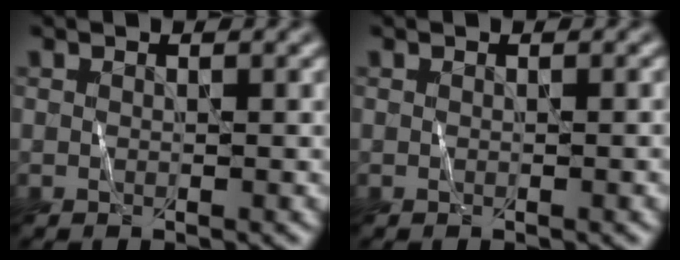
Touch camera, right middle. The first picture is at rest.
{"total": 0.8, "force": [-0.3, 0.2, 0.7], "torque": [-0.009, -0.001, -0.006]}